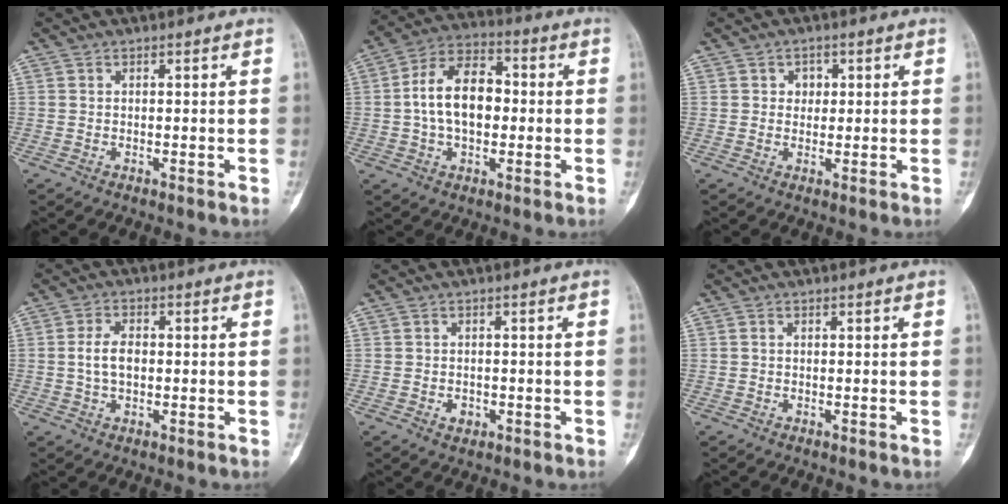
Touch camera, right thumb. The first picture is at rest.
{"total": 13.0, "force": [0.0, 8.1, 10.1], "torque": [-0.162, 0.030, -0.008]}
{"total": 2.4, "force": [0.6, 2.1, 1.0], "torque": [0.004, 0.001, 0.006]}
{"total": 4.7, "force": [-0.1, 2.7, 3.8], "torque": [-0.072, 0.009, -0.003]}
{"total": 2.0, "force": [-0.7, 1.5, 1.1], "torque": [-0.008, 0.004, -0.007]}
{"total": 0.0}